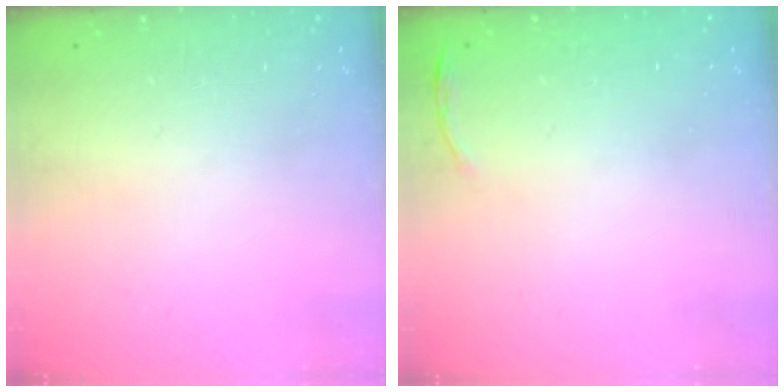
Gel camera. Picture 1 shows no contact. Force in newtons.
{"total": 3.4, "press": 3.3, "slide": 0.9}